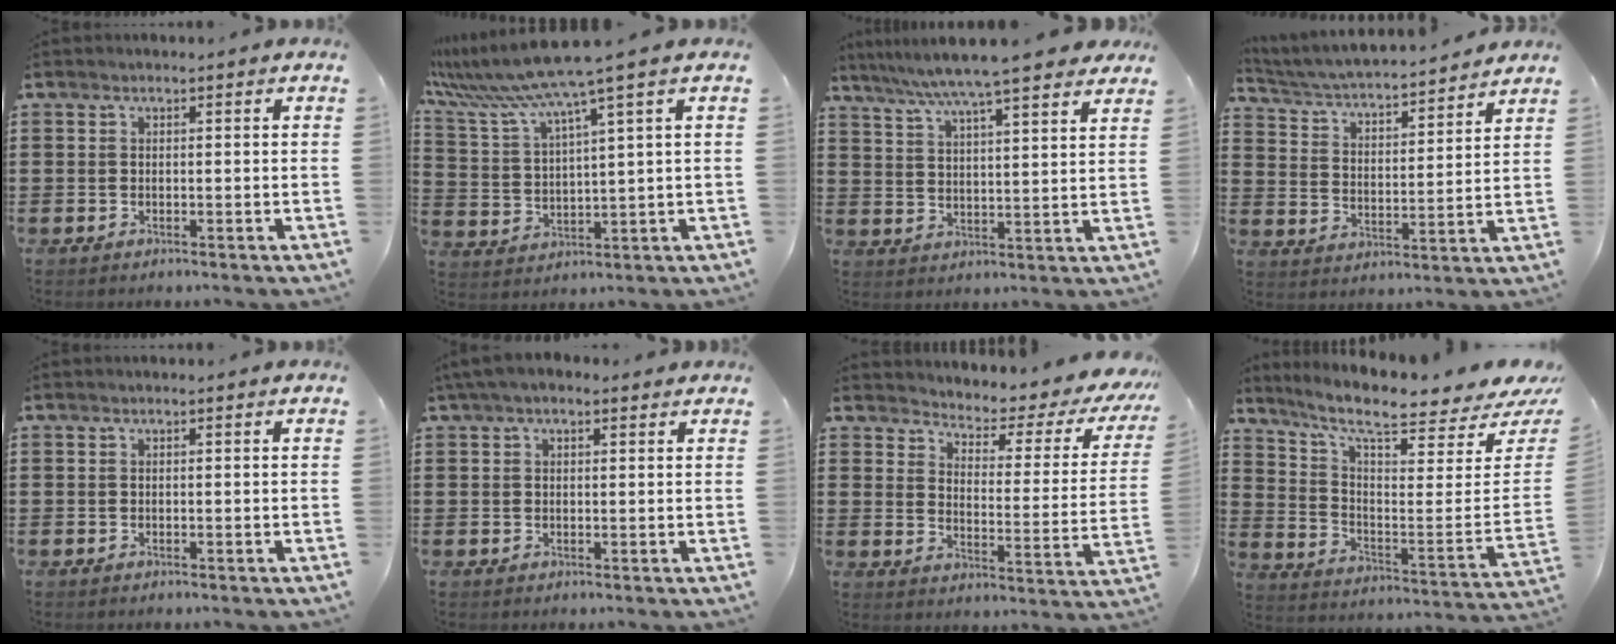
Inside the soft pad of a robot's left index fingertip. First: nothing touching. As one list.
[{"total": 7.5, "force": [5.8, -0.8, 4.6], "torque": [-0.120, -0.042, 0.093]}, {"total": 7.5, "force": [6.5, -0.1, 3.8], "torque": [-0.096, -0.027, 0.111]}, {"total": 3.7, "force": [3.6, 0.0, 0.9], "torque": [-0.038, -0.033, 0.053]}, {"total": 0.0}, {"total": 2.6, "force": [1.7, 1.5, 1.3], "torque": [-0.031, 0.009, 0.031]}, {"total": 3.1, "force": [2.5, 1.0, 1.5], "torque": [-0.039, -0.031, 0.030]}, {"total": 8.7, "force": [7.2, 1.1, 4.7], "torque": [-0.111, -0.064, 0.119]}]